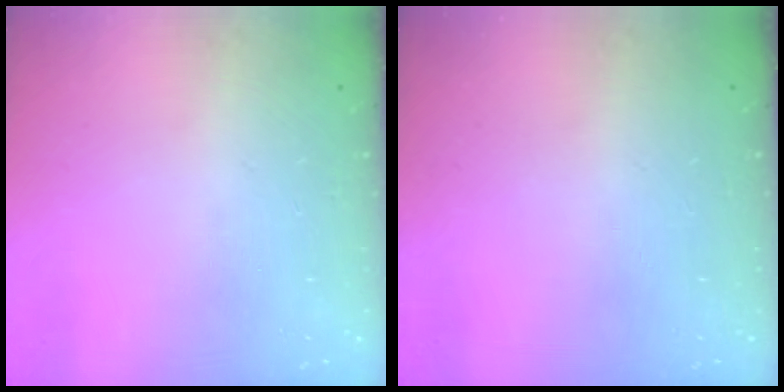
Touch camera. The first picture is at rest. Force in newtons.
{"total": 0.0}